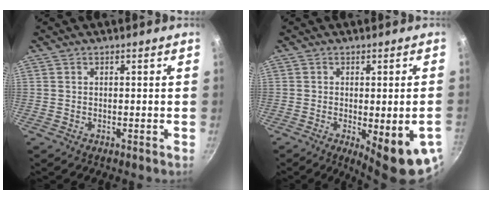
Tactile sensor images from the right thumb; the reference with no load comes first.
{"total": 12.5, "force": [-4.0, 3.2, 11.4], "torque": [-0.128, -0.011, -0.042]}